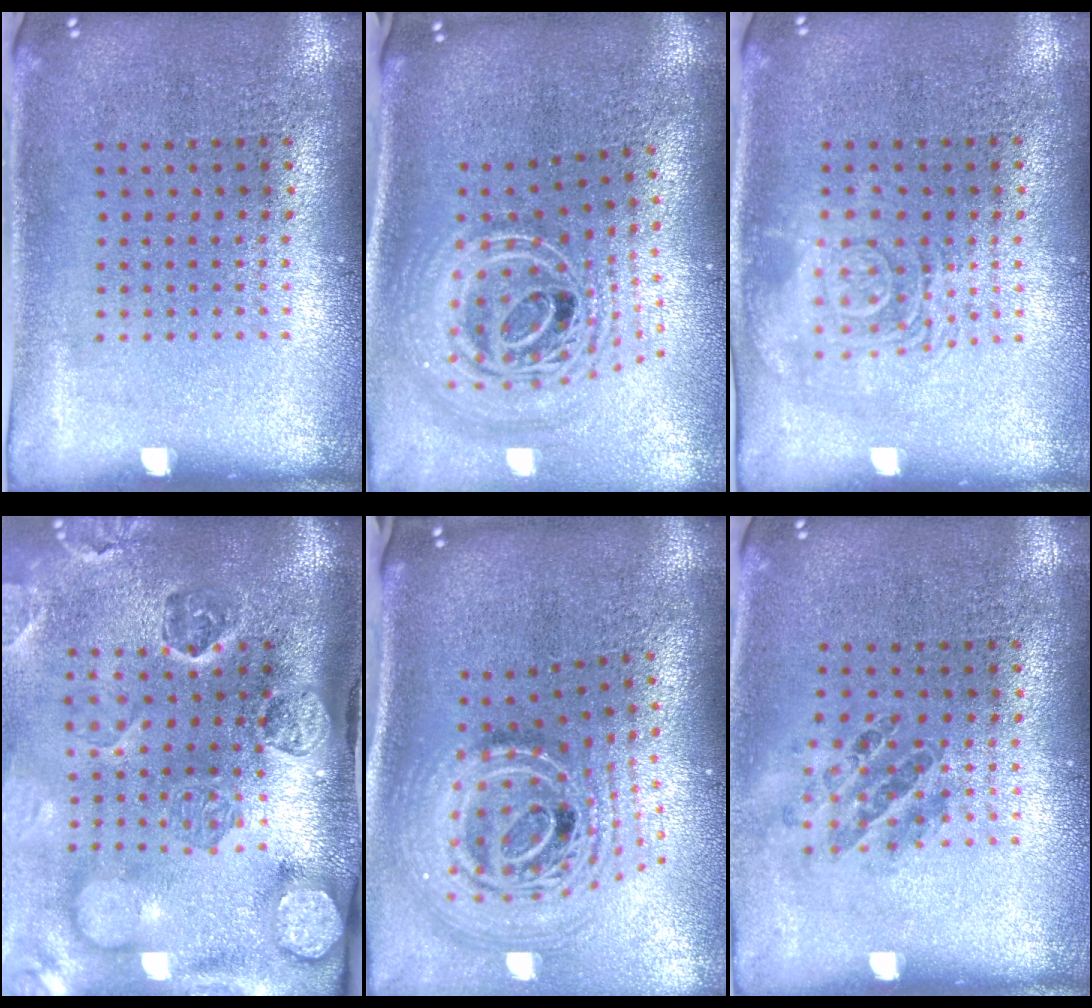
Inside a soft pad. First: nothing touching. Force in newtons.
{"total": 2.9, "press": 2.0, "slide": 2.1}
{"total": 2.6, "press": 2.6, "slide": 0.4}
{"total": 4.8, "press": 3.5, "slide": 3.3}
{"total": 3.0, "press": 2.0, "slide": 2.2}
{"total": 0.9, "press": 0.9, "slide": 0.3}